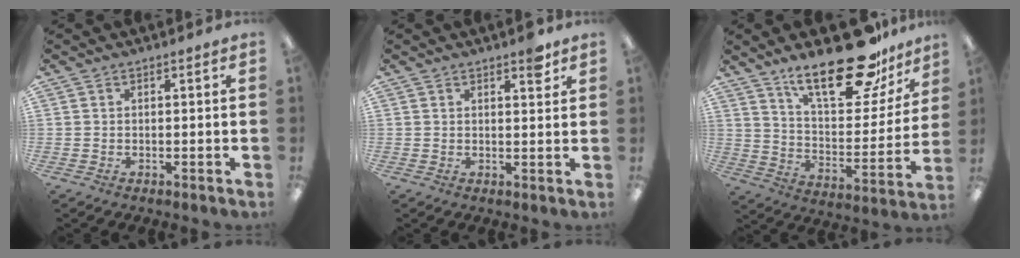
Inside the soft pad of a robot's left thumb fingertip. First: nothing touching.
{"total": 4.0, "force": [2.7, 1.4, 2.5], "torque": [-0.023, -0.011, 0.041]}
{"total": 24.8, "force": [17.9, 9.1, 14.5], "torque": [-0.214, -0.111, 0.299]}